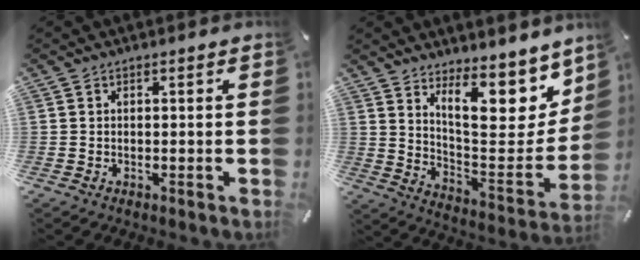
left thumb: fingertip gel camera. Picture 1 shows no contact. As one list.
[{"total": 16.1, "force": [10.6, 6.7, 10.0], "torque": [-0.128, -0.091, 0.181]}]